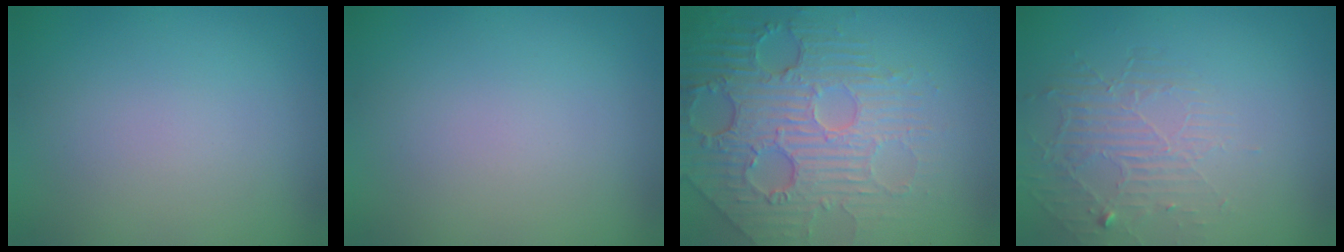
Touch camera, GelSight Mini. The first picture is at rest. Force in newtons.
{"total": 0.0}
{"total": 6.8, "press": 5.2, "slide": 4.3}
{"total": 2.0, "press": 1.1, "slide": 1.7}